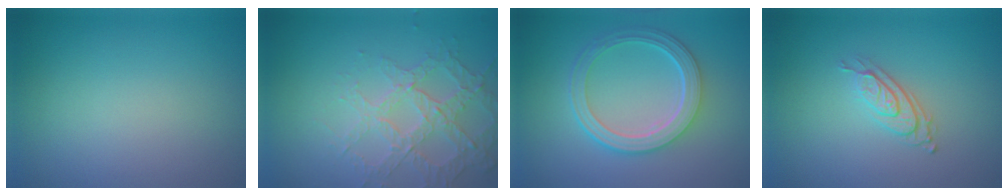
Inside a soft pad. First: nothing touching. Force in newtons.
{"total": 3.6, "press": 3.3, "slide": 1.4}
{"total": 5.2, "press": 4.0, "slide": 3.3}
{"total": 2.8, "press": 2.1, "slide": 1.9}